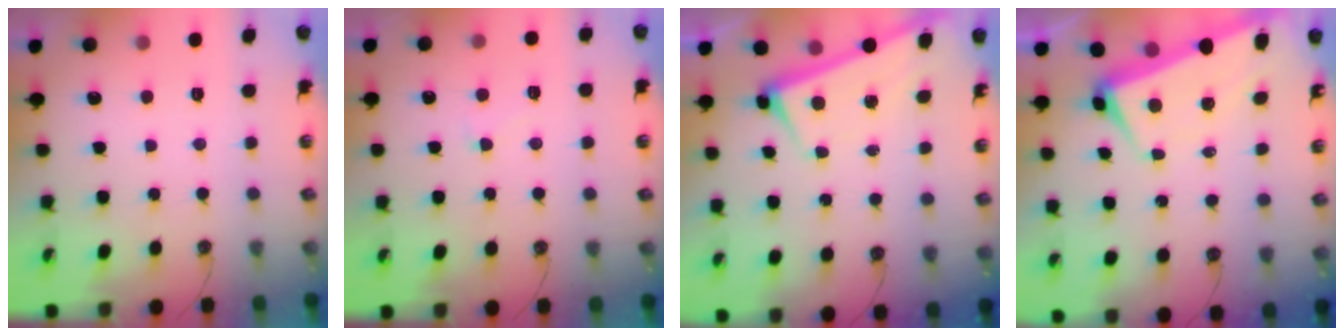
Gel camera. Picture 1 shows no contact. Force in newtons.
{"total": 4.7, "press": 4.6, "slide": 0.7}
{"total": 2.9, "press": 2.9, "slide": 0.4}
{"total": 1.4, "press": 0.6, "slide": 1.3}